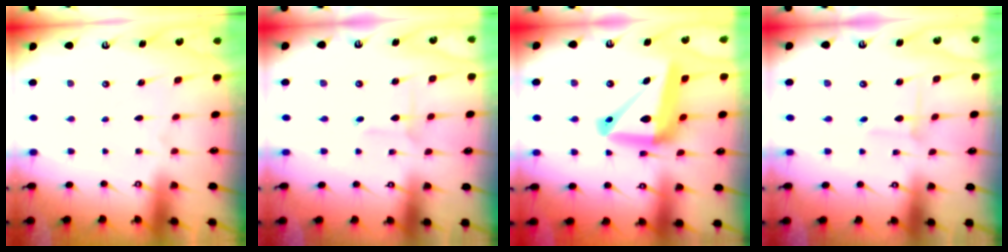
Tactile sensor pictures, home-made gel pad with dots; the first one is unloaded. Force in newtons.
{"total": 1.8, "press": 1.8, "slide": 0.2}
{"total": 18.6, "press": 18.4, "slide": 2.5}
{"total": 2.6, "press": 2.6, "slide": 0.2}